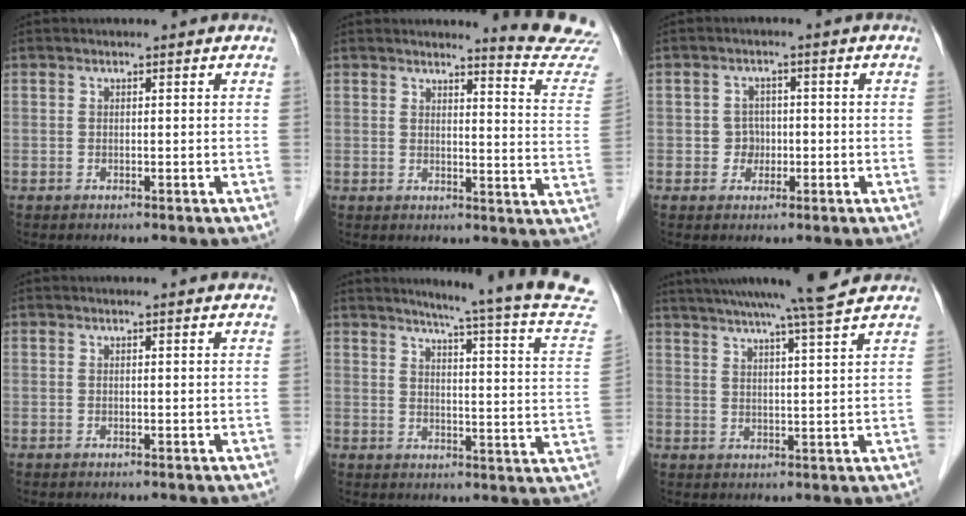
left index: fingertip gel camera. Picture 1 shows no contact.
{"total": 10.5, "force": [10.3, -1.9, 0.6], "torque": [-0.013, -0.111, 0.102]}
{"total": 2.6, "force": [-0.6, 2.5, 0.6], "torque": [-0.004, 0.008, -0.008]}
{"total": 2.3, "force": [2.2, 0.1, 0.6], "torque": [-0.015, 0.006, 0.018]}
{"total": 19.5, "force": [17.8, -2.3, 7.8], "torque": [-0.112, -0.098, 0.198]}
{"total": 13.2, "force": [11.5, -1.2, 6.5], "torque": [-0.112, 0.009, 0.154]}